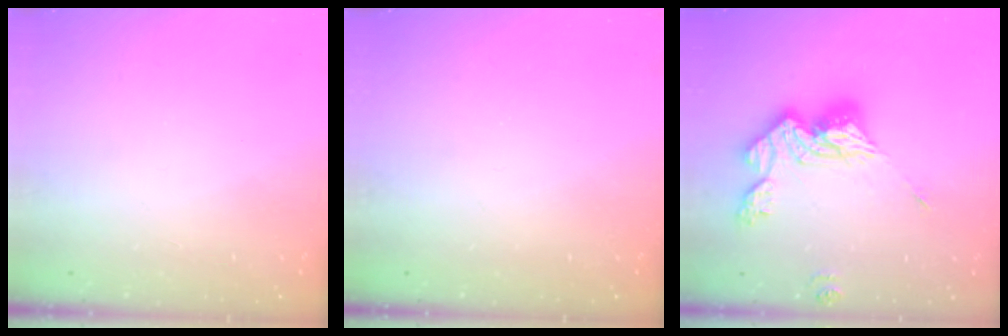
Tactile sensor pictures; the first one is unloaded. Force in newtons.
{"total": 0.0}
{"total": 15.1, "press": 15.1, "slide": 0.3}